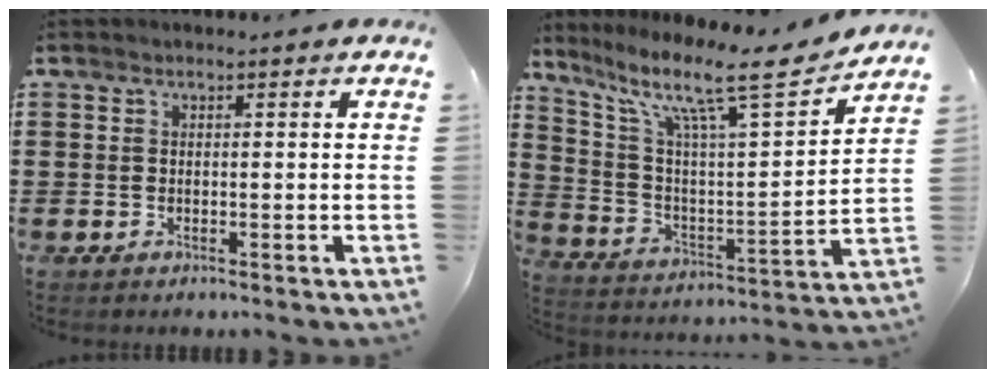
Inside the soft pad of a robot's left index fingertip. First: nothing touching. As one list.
[{"total": 12.8, "force": [9.3, 1.9, 8.5], "torque": [-0.174, -0.057, 0.144]}]